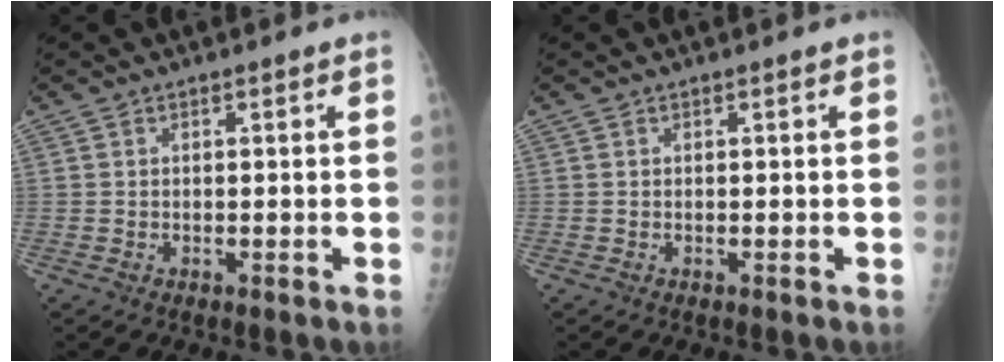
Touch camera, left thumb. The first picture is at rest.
{"total": 0.0}